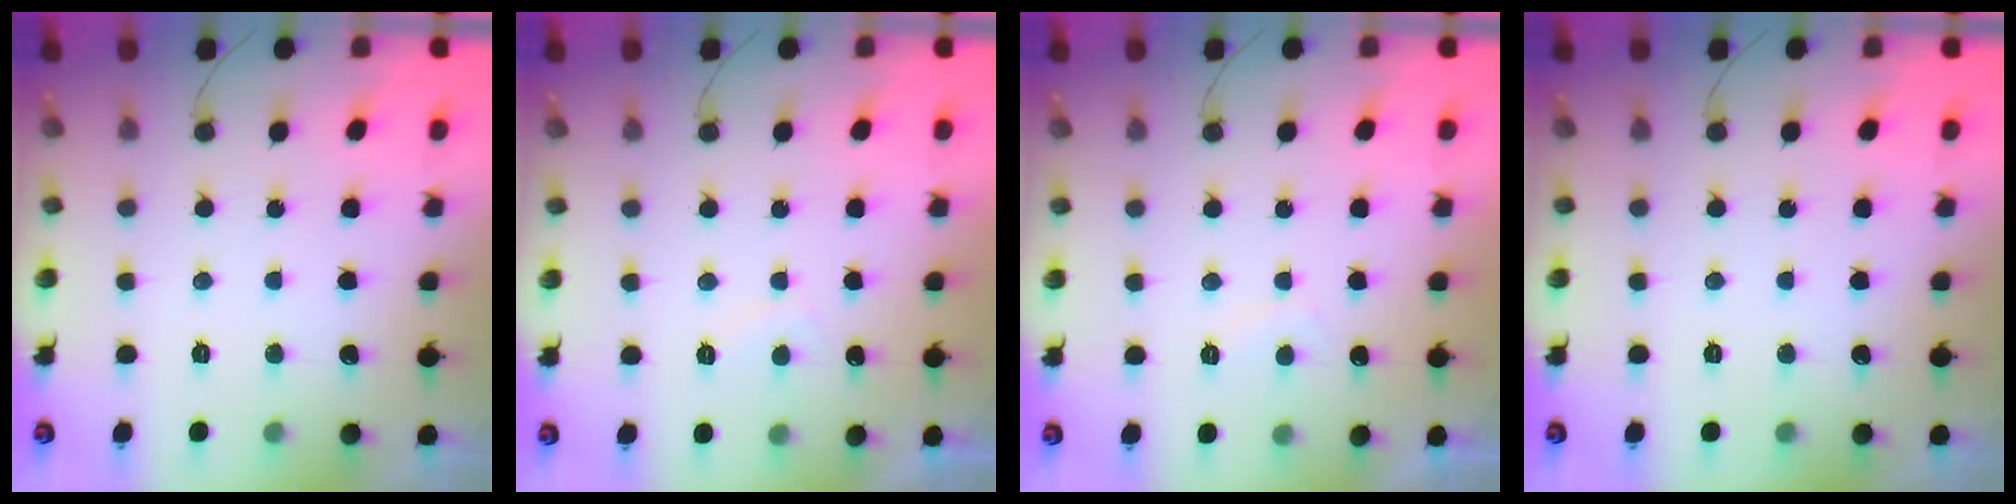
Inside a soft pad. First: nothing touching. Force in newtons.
{"total": 1.1, "press": 0.9, "slide": 0.6}
{"total": 1.1, "press": 0.9, "slide": 0.6}
{"total": 0.0}